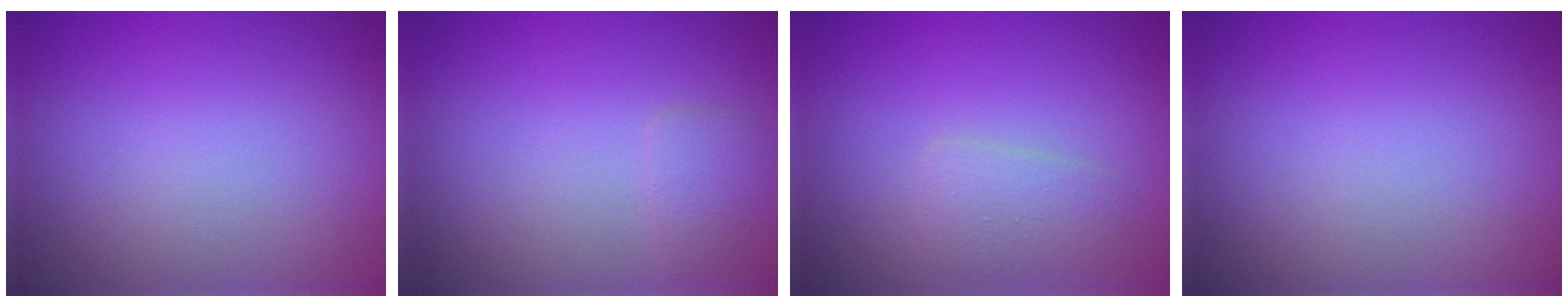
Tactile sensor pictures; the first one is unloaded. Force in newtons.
{"total": 1.3, "press": 1.3, "slide": 0.1}
{"total": 1.9, "press": 1.9, "slide": 0.0}
{"total": 0.0}